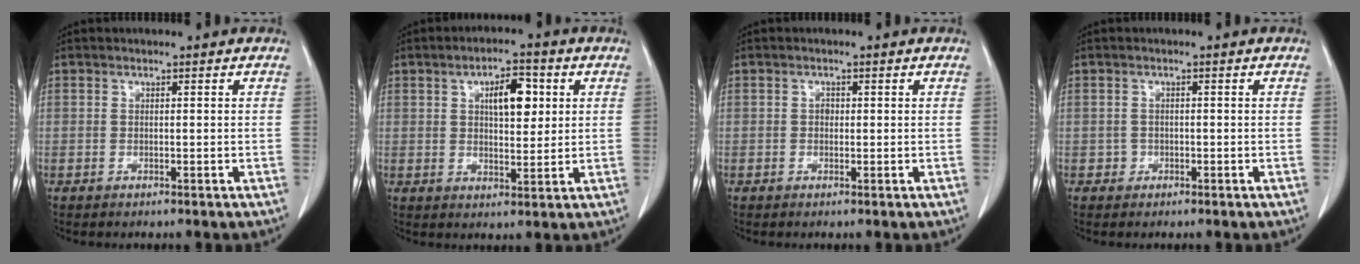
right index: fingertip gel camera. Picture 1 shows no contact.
{"total": 6.9, "force": [2.2, 2.7, 6.0], "torque": [-0.094, 0.008, 0.036]}
{"total": 0.8, "force": [0.0, 0.6, 0.5], "torque": [-0.007, 0.002, -0.004]}
{"total": 1.0, "force": [-0.5, 0.9, 0.0], "torque": [0.003, 0.005, -0.011]}